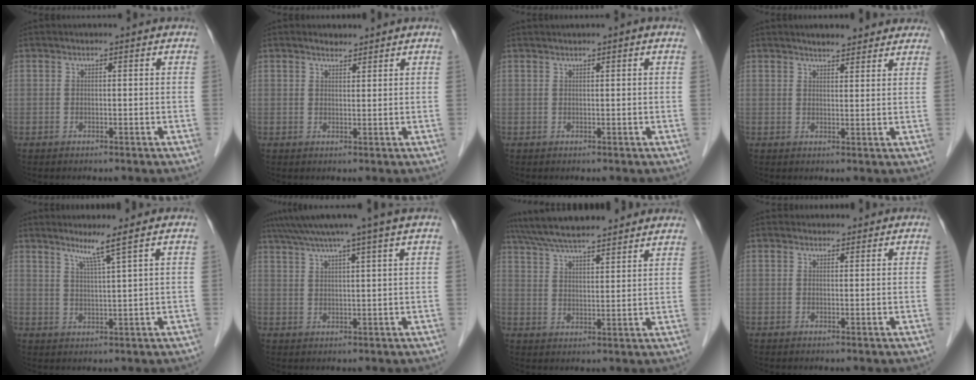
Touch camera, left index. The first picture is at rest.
{"total": 1.6, "force": [1.5, 0.5, 0.3], "torque": [-0.011, 0.001, 0.026]}
{"total": 1.1, "force": [0.7, -0.1, 0.8], "torque": [-0.018, 0.010, 0.017]}
{"total": 5.5, "force": [4.8, 1.3, 2.2], "torque": [-0.028, 0.018, 0.062]}
{"total": 4.0, "force": [2.7, -1.6, 2.4], "torque": [-0.046, -0.015, 0.055]}
{"total": 9.1, "force": [7.3, -2.2, 4.9], "torque": [-0.077, 0.017, 0.104]}
{"total": 18.0, "force": [15.8, 2.5, 8.3], "torque": [-0.143, 0.046, 0.237]}
{"total": 1.6, "force": [1.5, 0.6, -0.1], "torque": [-0.004, 0.010, 0.023]}